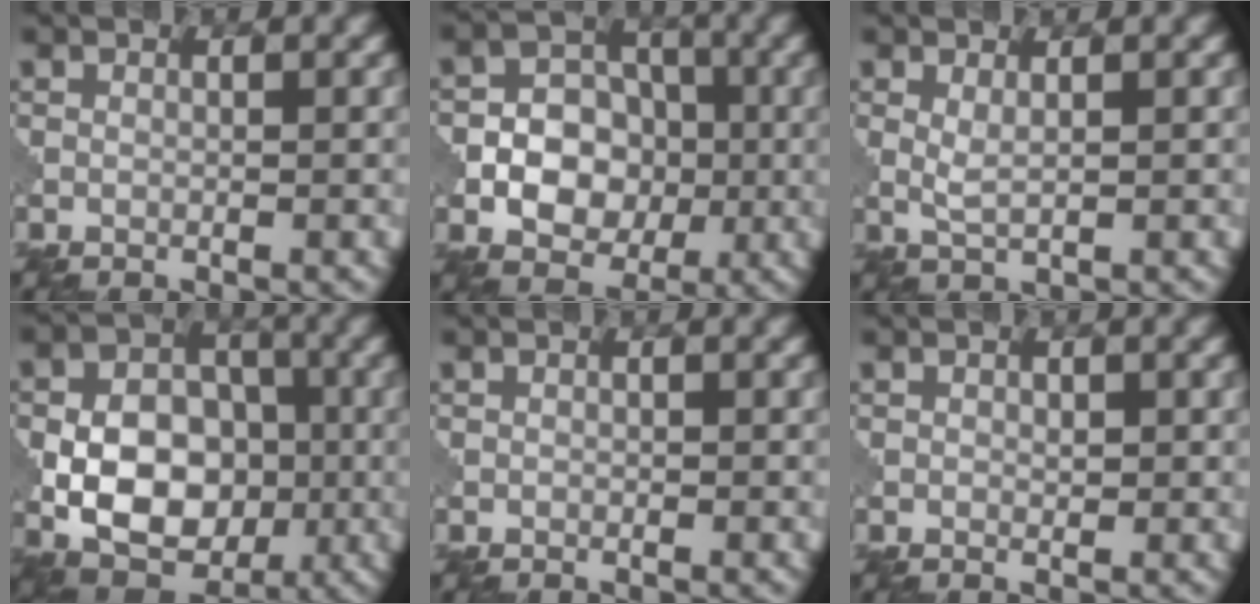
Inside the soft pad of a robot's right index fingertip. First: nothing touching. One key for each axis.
{"total": 7.4, "fx": -1.3, "fy": 6.1, "fz": 4.1, "tx": -0.044, "ty": 0.004, "tz": -0.038}
{"total": 1.5, "fx": 0.4, "fy": 0.4, "fz": 1.4, "tx": -0.034, "ty": -0.001, "tz": 0.011}
{"total": 9.4, "fx": -1.7, "fy": 6.8, "fz": 6.2, "tx": -0.084, "ty": -0.001, "tz": -0.039}
{"total": 0.0}
{"total": 0.8, "fx": 0.1, "fy": 0.5, "fz": 0.6, "tx": -0.008, "ty": -0.001, "tz": 0.001}